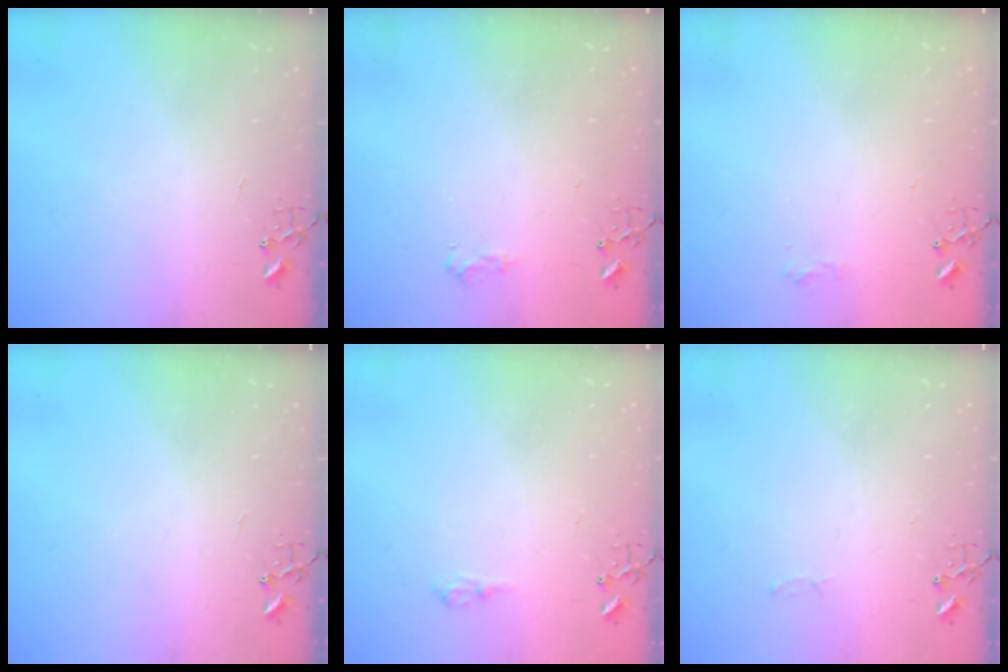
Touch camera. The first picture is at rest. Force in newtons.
{"total": 6.6, "press": 6.6, "slide": 0.8}
{"total": 6.0, "press": 6.0, "slide": 0.6}
{"total": 0.0}
{"total": 6.5, "press": 6.5, "slide": 0.9}
{"total": 2.8, "press": 2.8, "slide": 0.4}